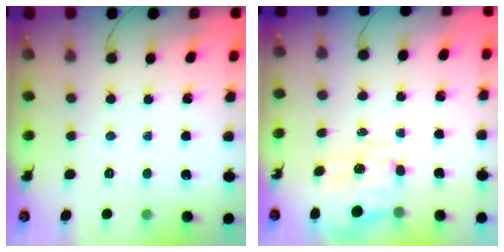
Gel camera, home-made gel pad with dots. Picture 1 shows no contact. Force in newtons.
{"total": 3.4, "press": 3.2, "slide": 1.1}